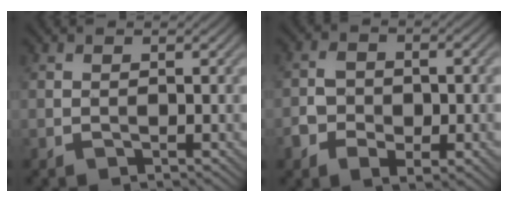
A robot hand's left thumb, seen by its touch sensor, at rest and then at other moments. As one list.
[{"total": 9.2, "force": [-4.0, 5.2, 6.4], "torque": [-0.110, -0.019, -0.051]}]